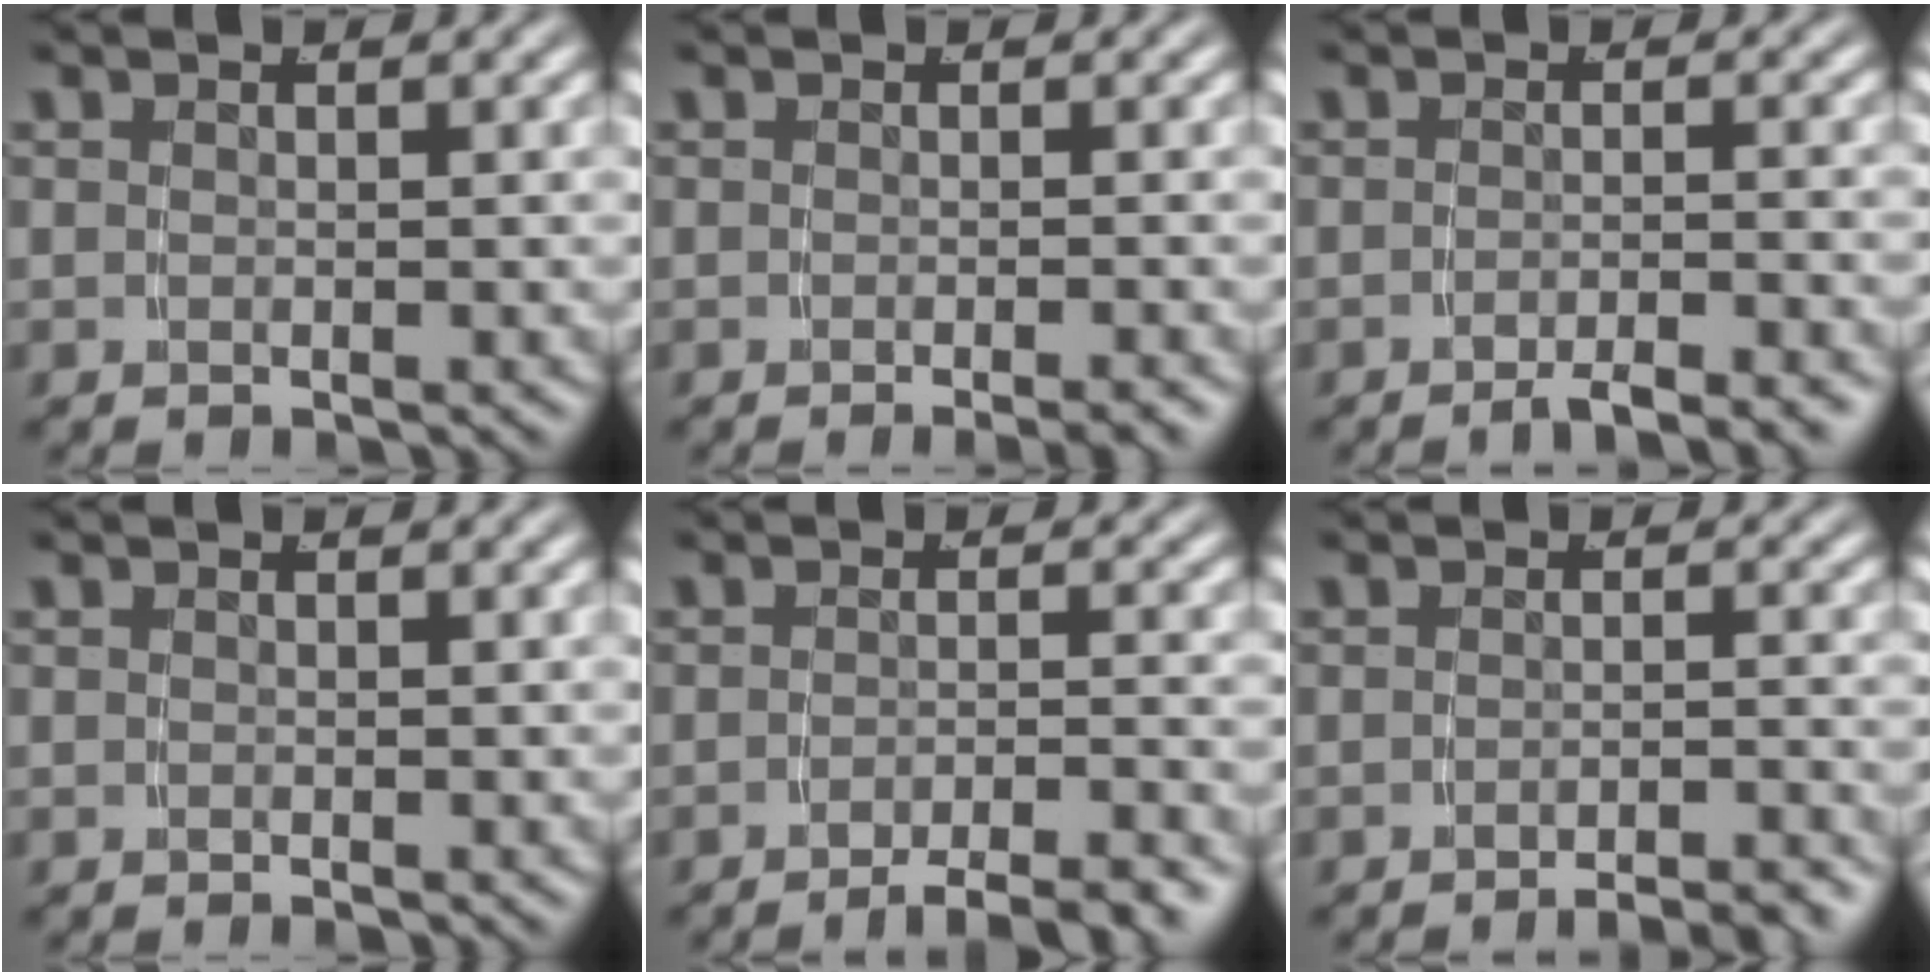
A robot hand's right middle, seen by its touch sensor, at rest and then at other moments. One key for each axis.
{"total": 1.5, "fx": -1.2, "fy": -0.3, "fz": 0.8, "tx": -0.011, "ty": 0.004, "tz": -0.021}
{"total": 3.3, "fx": -2.9, "fy": 0.0, "fz": 1.5, "tx": -0.015, "ty": 0.004, "tz": -0.051}
{"total": 0.0}
{"total": 5.1, "fx": -4.6, "fy": 0.3, "fz": 2.2, "tx": -0.020, "ty": -0.001, "tz": -0.074}
{"total": 4.0, "fx": -3.8, "fy": 0.1, "fz": 1.1, "tx": -0.004, "ty": 0.001, "tz": -0.064}